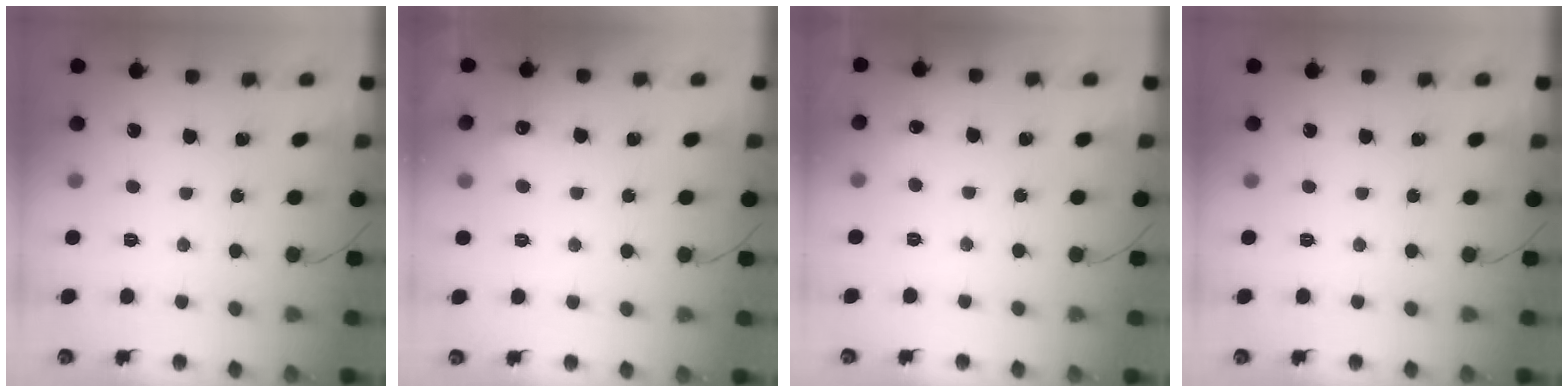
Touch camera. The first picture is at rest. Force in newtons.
{"total": 5.6, "press": 5.4, "slide": 1.6}
{"total": 3.4, "press": 3.3, "slide": 1.0}
{"total": 0.0}